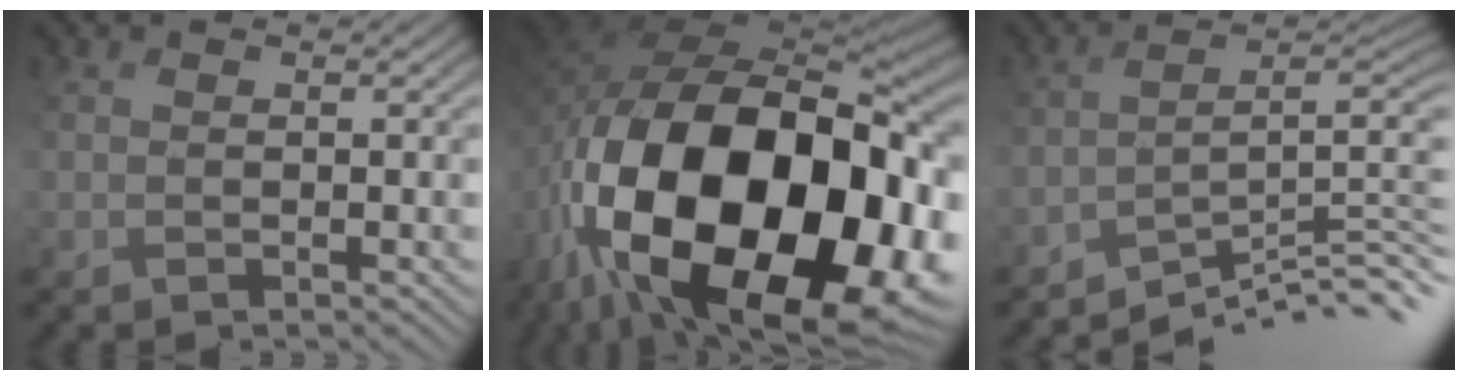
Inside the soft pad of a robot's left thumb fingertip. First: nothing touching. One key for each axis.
{"total": 21.2, "fx": -6.1, "fy": 12.2, "fz": 16.2, "tx": -0.355, "ty": -0.056, "tz": -0.062}
{"total": 9.5, "fx": -7.2, "fy": 2.1, "fz": 5.8, "tx": -0.087, "ty": 0.002, "tz": -0.109}